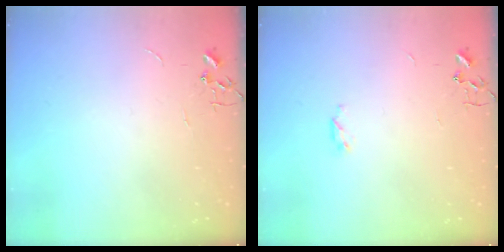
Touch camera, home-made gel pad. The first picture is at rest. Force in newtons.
{"total": 3.5, "press": 3.4, "slide": 0.5}